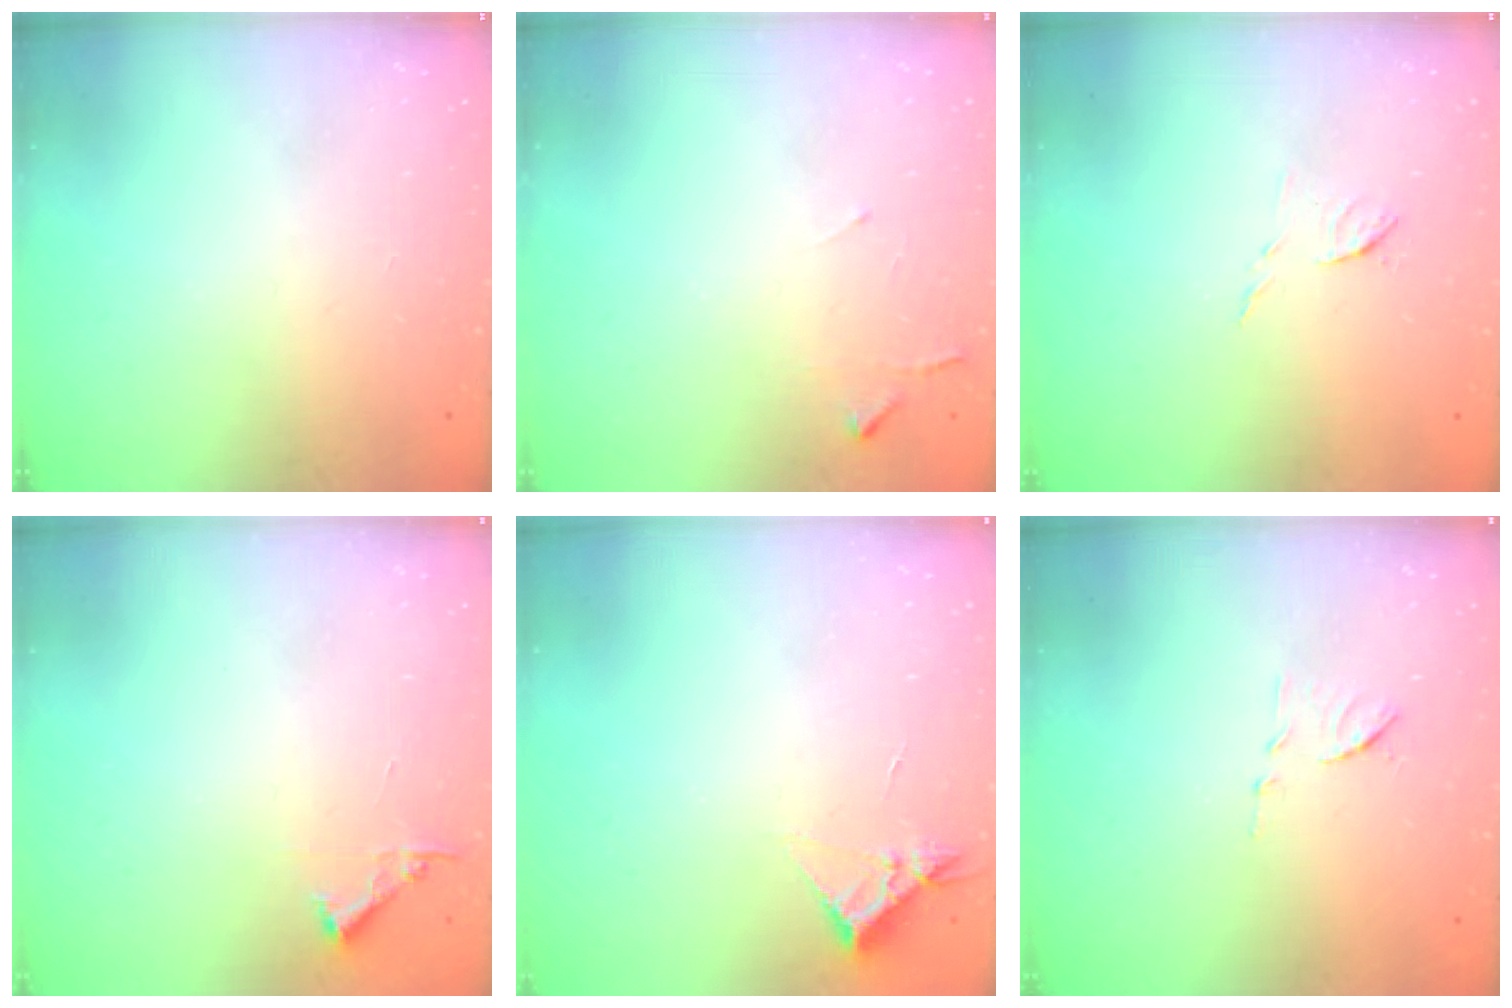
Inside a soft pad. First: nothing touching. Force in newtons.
{"total": 4.7, "press": 4.6, "slide": 0.6}
{"total": 6.7, "press": 6.7, "slide": 0.5}
{"total": 4.4, "press": 4.4, "slide": 0.4}
{"total": 3.1, "press": 3.1, "slide": 0.5}
{"total": 8.2, "press": 8.2, "slide": 0.2}